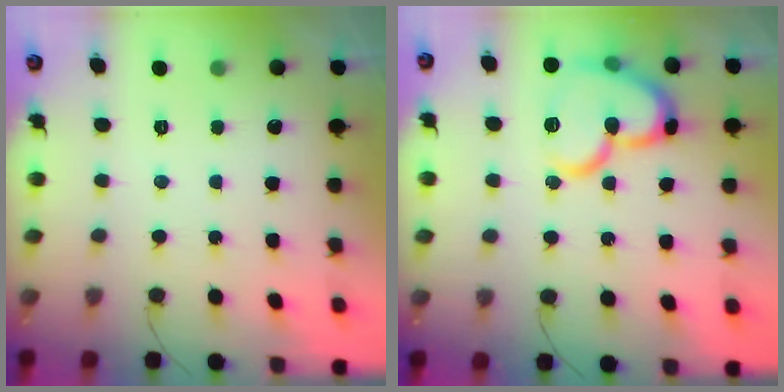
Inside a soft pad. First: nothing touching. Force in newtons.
{"total": 18.3, "press": 18.2, "slide": 2.3}